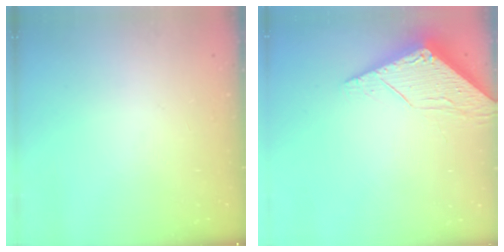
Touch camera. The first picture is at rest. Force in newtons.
{"total": 6.2, "press": 6.2, "slide": 0.5}